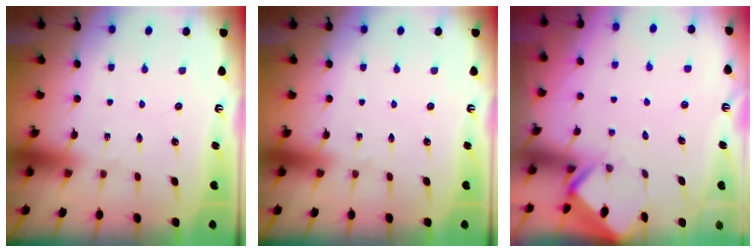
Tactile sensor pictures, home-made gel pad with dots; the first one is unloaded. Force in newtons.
{"total": 0.0}
{"total": 2.8, "press": 2.8, "slide": 0.2}